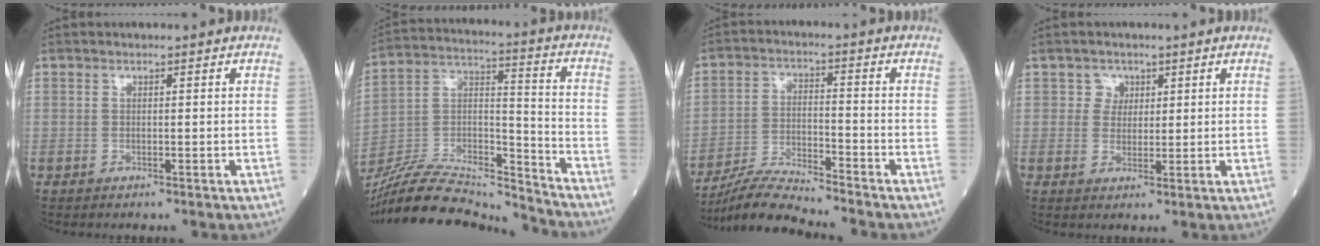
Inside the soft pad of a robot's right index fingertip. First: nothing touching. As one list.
[{"total": 20.4, "force": [-19.5, 2.4, 5.6], "torque": [-0.117, 0.025, -0.338]}, {"total": 7.9, "force": [-7.7, -0.9, 1.6], "torque": [-0.033, -0.011, -0.146]}, {"total": 2.4, "force": [1.1, 2.1, 0.2], "torque": [0.003, -0.002, 0.013]}]